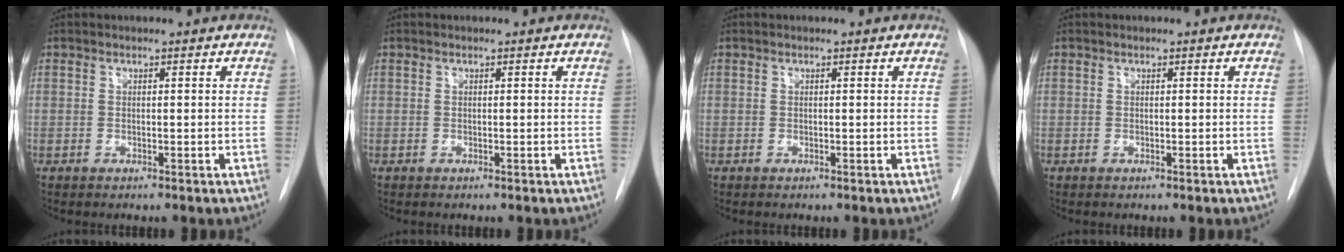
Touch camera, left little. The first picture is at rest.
{"total": 0.0}
{"total": 0.0}
{"total": 0.0}